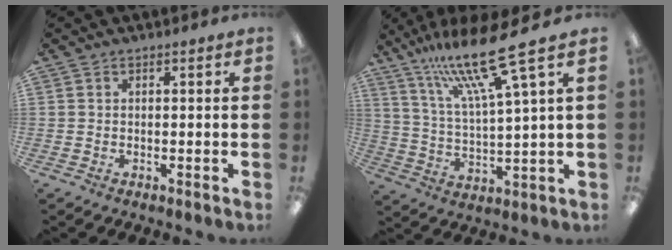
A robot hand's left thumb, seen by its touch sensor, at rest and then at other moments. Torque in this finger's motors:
{"motor_torque": [0.54, 0.01, 1.30, -1.27, 0.11]}